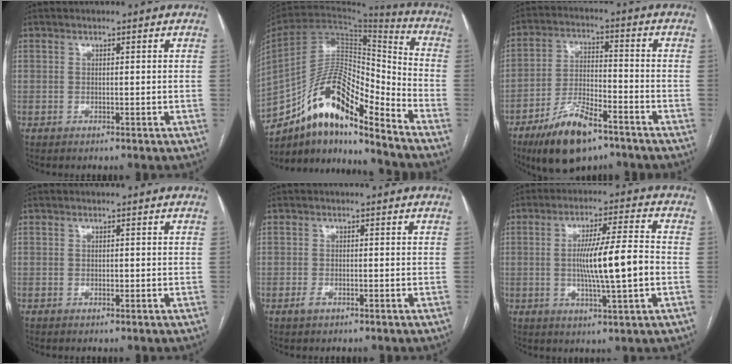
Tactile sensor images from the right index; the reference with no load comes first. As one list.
[{"total": 16.7, "force": [-11.8, 4.4, 11.1], "torque": [-0.197, 0.039, -0.205]}, {"total": 12.0, "force": [-8.0, 3.6, 8.2], "torque": [-0.159, -0.012, -0.142]}, {"total": 0.5, "force": [-0.1, 0.3, 0.4], "torque": [-0.008, 0.000, -0.002]}, {"total": 1.3, "force": [-0.8, 0.6, 0.8], "torque": [-0.016, 0.001, -0.011]}, {"total": 10.7, "force": [-1.0, 0.2, 10.6], "torque": [-0.183, 0.003, -0.019]}]